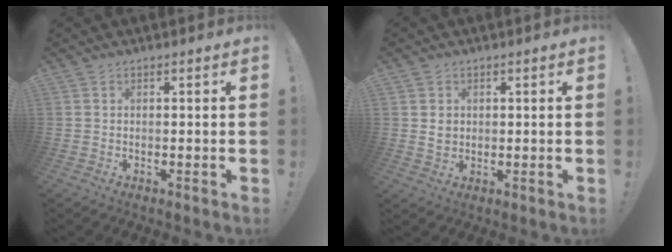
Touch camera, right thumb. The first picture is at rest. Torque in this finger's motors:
{"motor_torque": [-0.45, 0.07, 0.08, 0.33, -0.01]}